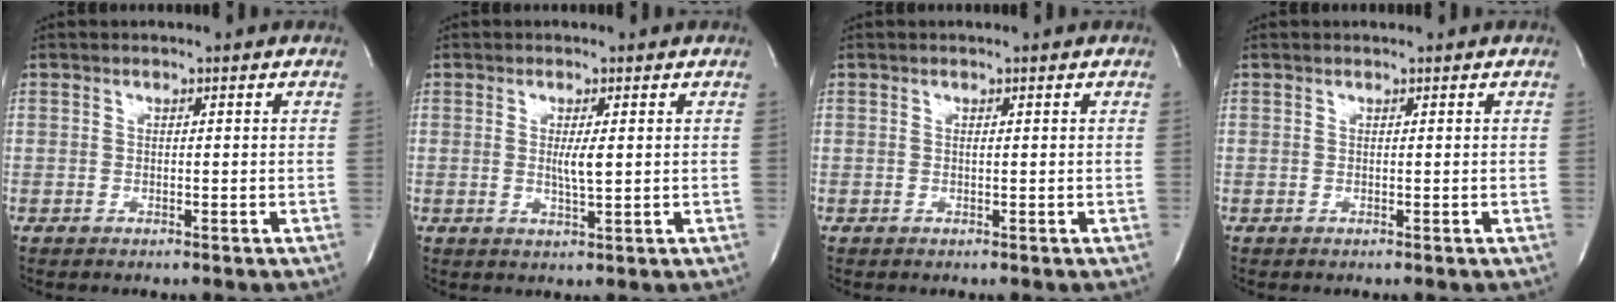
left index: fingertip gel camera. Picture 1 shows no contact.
{"total": 2.6, "force": [0.0, 0.1, 2.6], "torque": [-0.051, -0.009, 0.001]}
{"total": 0.0}
{"total": 0.0}